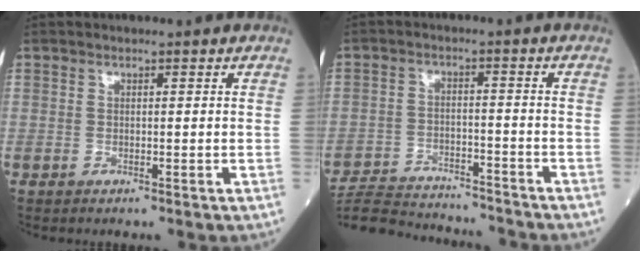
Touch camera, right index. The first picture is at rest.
{"total": 14.2, "force": [-13.7, 2.2, 3.3], "torque": [-0.066, 0.007, -0.208]}